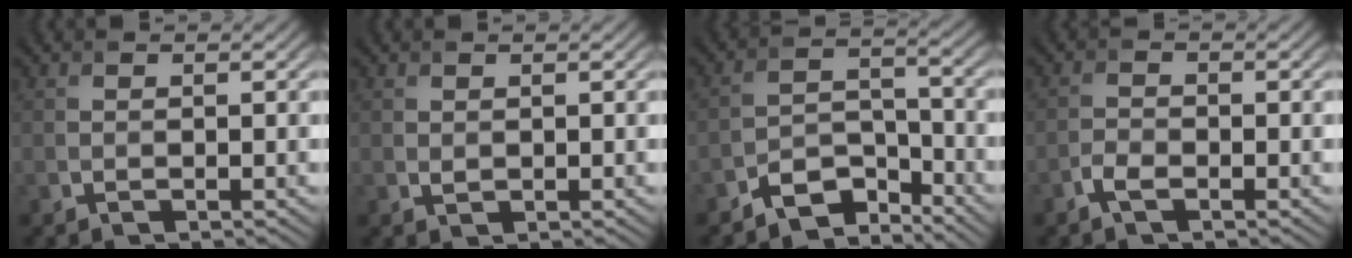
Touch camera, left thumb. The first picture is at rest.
{"total": 0.5, "force": [0.2, 0.4, 0.3], "torque": [-0.008, -0.002, 0.007]}
{"total": 6.1, "force": [-5.2, 2.4, 2.1], "torque": [-0.032, 0.001, -0.102]}
{"total": 2.0, "force": [-1.4, 0.8, 1.3], "torque": [-0.029, 0.001, -0.032]}